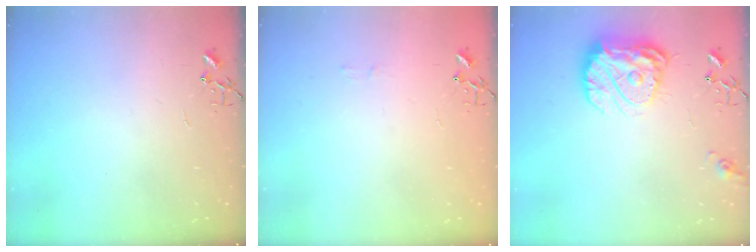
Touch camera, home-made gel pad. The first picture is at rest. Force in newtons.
{"total": 3.9, "press": 3.9, "slide": 0.5}
{"total": 17.1, "press": 17.0, "slide": 1.5}